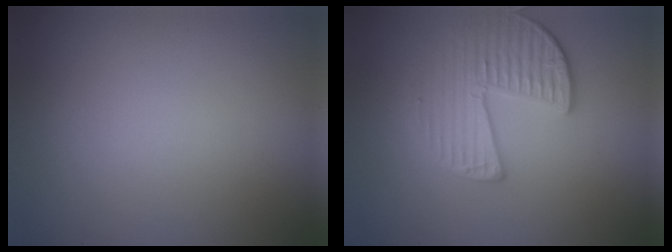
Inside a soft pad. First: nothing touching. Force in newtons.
{"total": 3.6, "press": 3.4, "slide": 1.2}